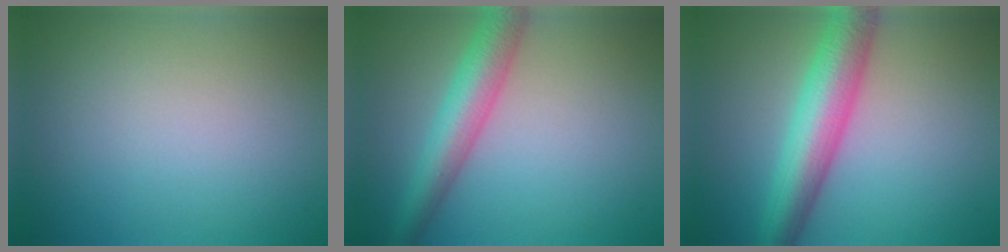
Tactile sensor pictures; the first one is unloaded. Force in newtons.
{"total": 5.2, "press": 5.2, "slide": 0.3}
{"total": 7.1, "press": 7.1, "slide": 0.1}